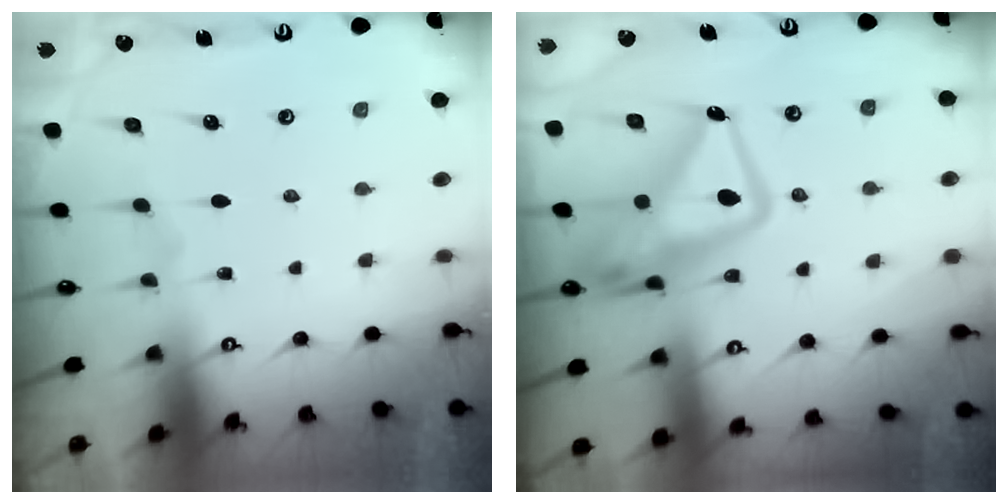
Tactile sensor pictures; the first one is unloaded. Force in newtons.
{"total": 16.6, "press": 16.5, "slide": 1.5}